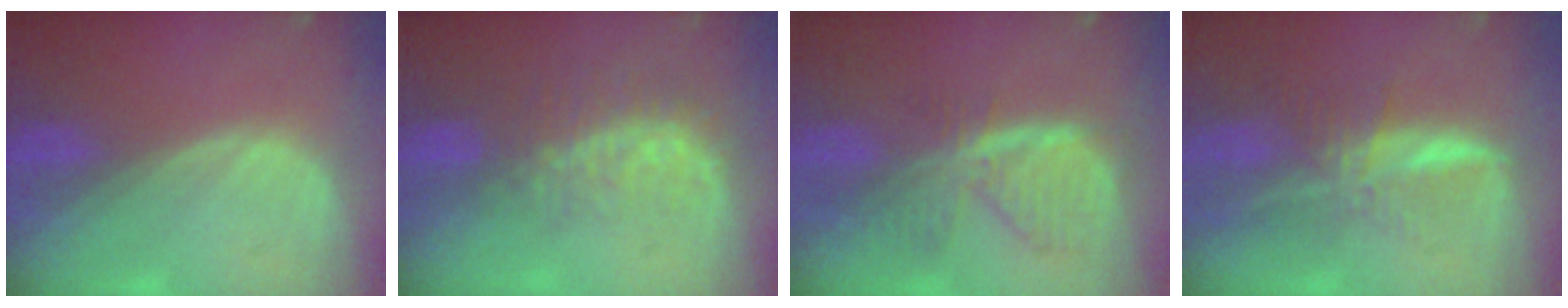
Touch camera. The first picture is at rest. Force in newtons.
{"total": 8.3, "press": 6.9, "slide": 4.5}
{"total": 8.0, "press": 7.0, "slide": 3.9}
{"total": 7.7, "press": 6.5, "slide": 4.1}